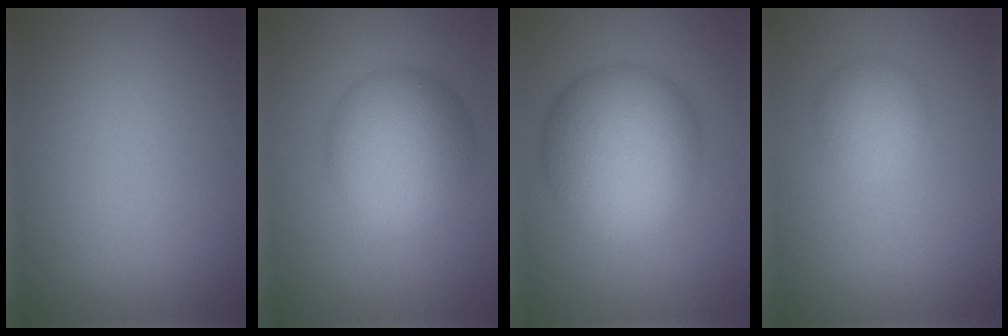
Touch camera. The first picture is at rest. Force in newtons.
{"total": 7.5, "press": 7.5, "slide": 0.0}
{"total": 9.7, "press": 9.7, "slide": 0.1}
{"total": 2.7, "press": 2.7, "slide": 0.0}